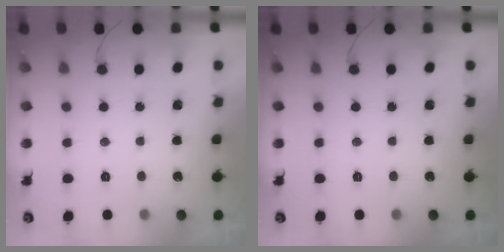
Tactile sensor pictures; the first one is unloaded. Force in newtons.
{"total": 0.0}